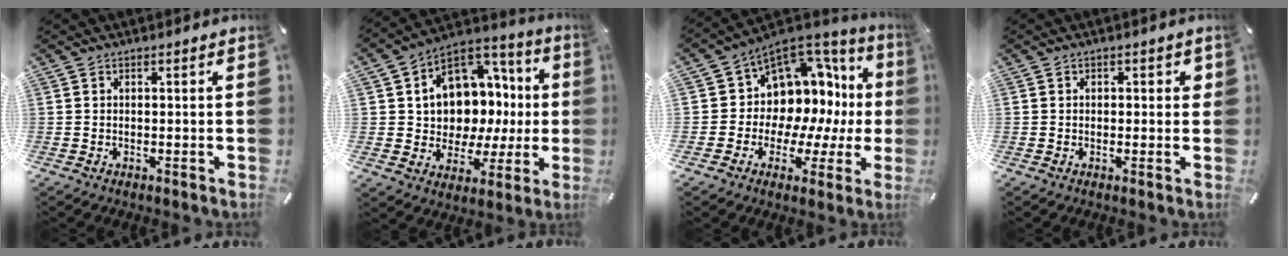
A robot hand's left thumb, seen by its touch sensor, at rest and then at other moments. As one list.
[{"total": 11.4, "force": [2.7, 10.1, 4.5], "torque": [-0.063, -0.055, 0.060]}, {"total": 9.7, "force": [3.4, 8.7, 2.7], "torque": [-0.043, -0.070, 0.074]}, {"total": 1.4, "force": [0.0, 1.1, 0.8], "torque": [0.000, 0.000, -0.006]}]